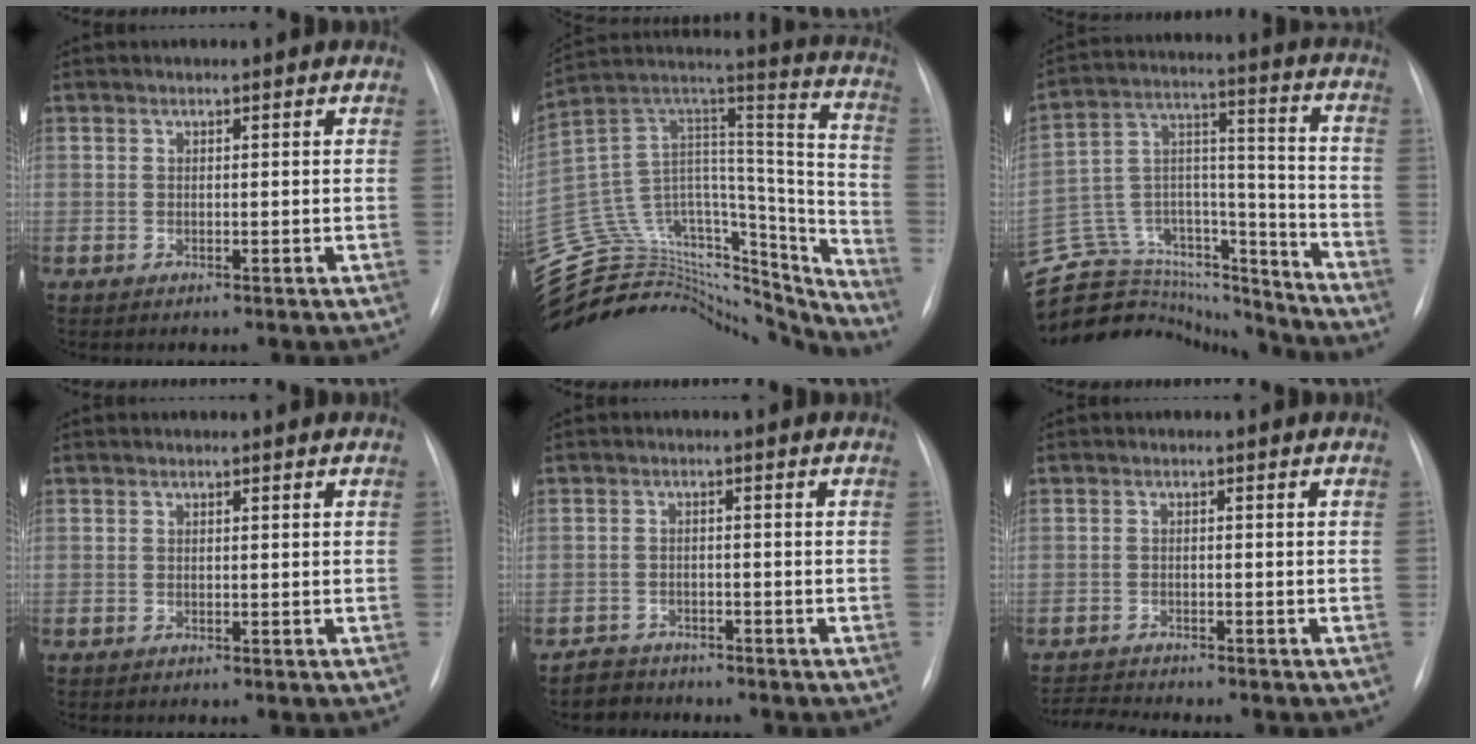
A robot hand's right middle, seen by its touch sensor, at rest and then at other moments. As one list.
[{"total": 41.0, "force": [-36.8, 12.6, 13.2], "torque": [-0.254, 0.018, -0.520]}, {"total": 24.5, "force": [-23.3, 6.0, 4.7], "torque": [-0.121, 0.049, -0.365]}, {"total": 0.0}, {"total": 3.4, "force": [-2.9, 1.5, -0.7], "torque": [0.006, 0.000, -0.053]}, {"total": 4.9, "force": [-4.8, 0.2, 1.0], "torque": [-0.013, -0.011, -0.074]}]